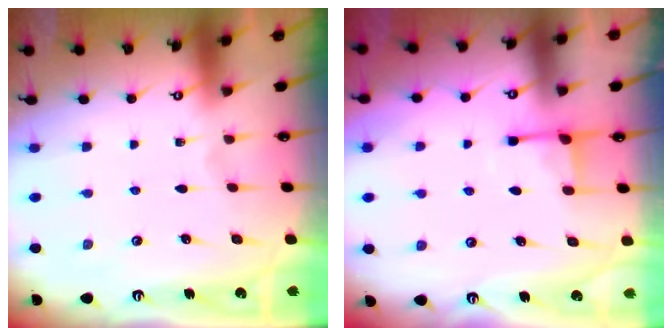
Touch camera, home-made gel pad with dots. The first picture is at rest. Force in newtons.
{"total": 3.7, "press": 3.6, "slide": 0.8}